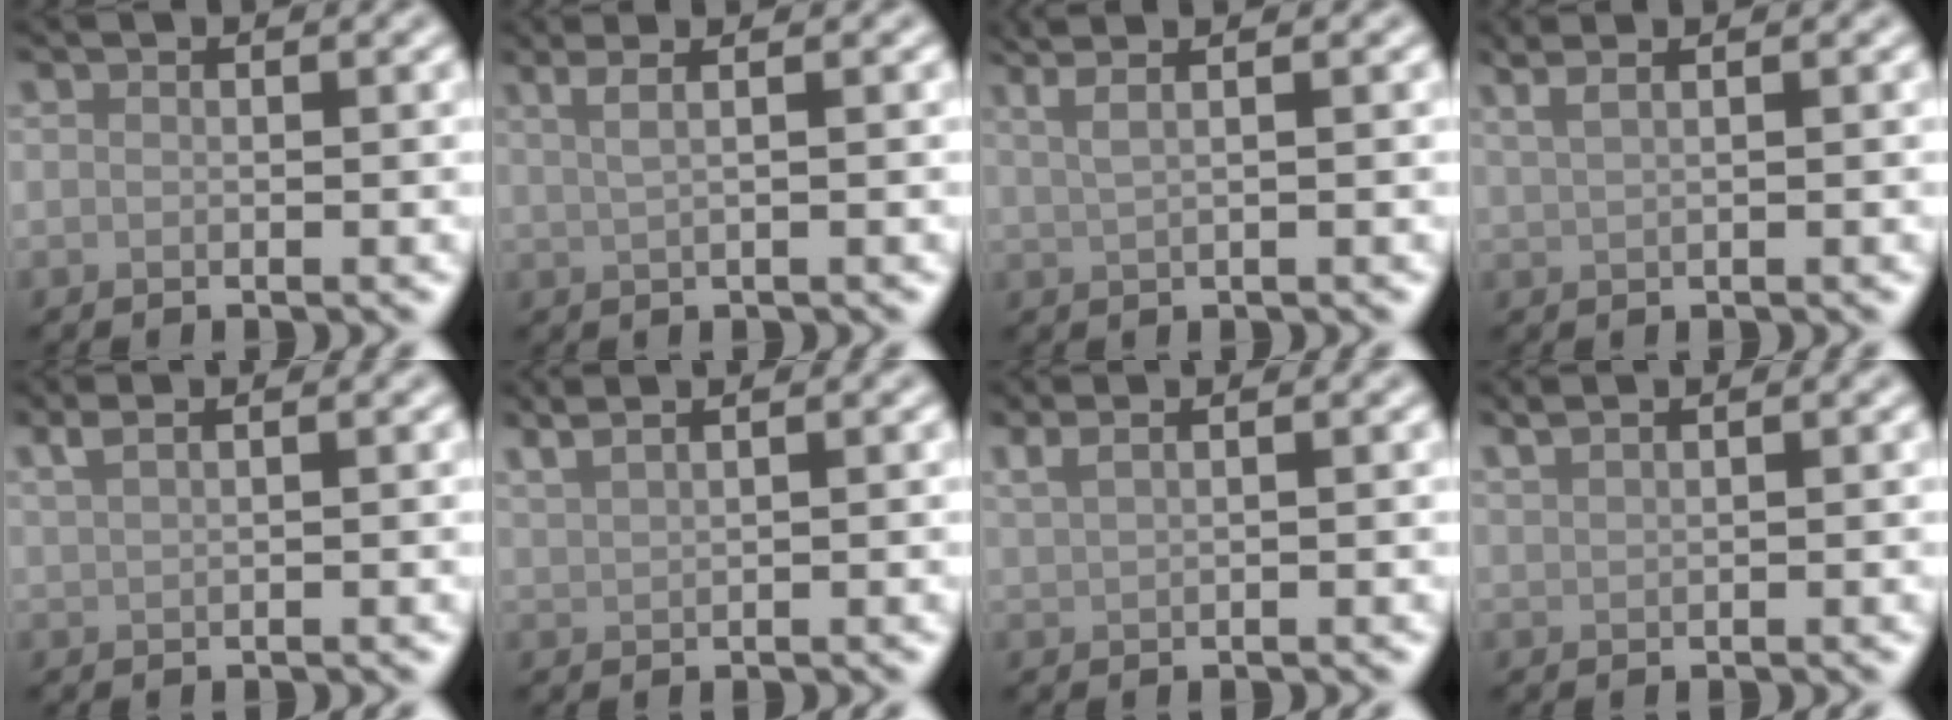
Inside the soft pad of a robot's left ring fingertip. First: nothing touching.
{"total": 4.3, "force": [2.3, 1.9, 3.0], "torque": [-0.039, 0.021, 0.011]}
{"total": 4.9, "force": [3.0, 2.1, 3.2], "torque": [-0.042, 0.030, 0.024]}
{"total": 3.9, "force": [2.4, 1.8, 2.4], "torque": [-0.025, 0.023, 0.012]}
{"total": 2.1, "force": [1.6, 0.7, 1.2], "torque": [-0.017, 0.005, 0.021]}
{"total": 3.7, "force": [2.9, 1.2, 2.0], "torque": [-0.021, 0.023, 0.026]}
{"total": 3.3, "force": [2.4, 1.3, 1.9], "torque": [-0.021, 0.016, 0.017]}
{"total": 2.3, "force": [1.9, 0.7, 1.2], "torque": [-0.011, 0.009, 0.018]}